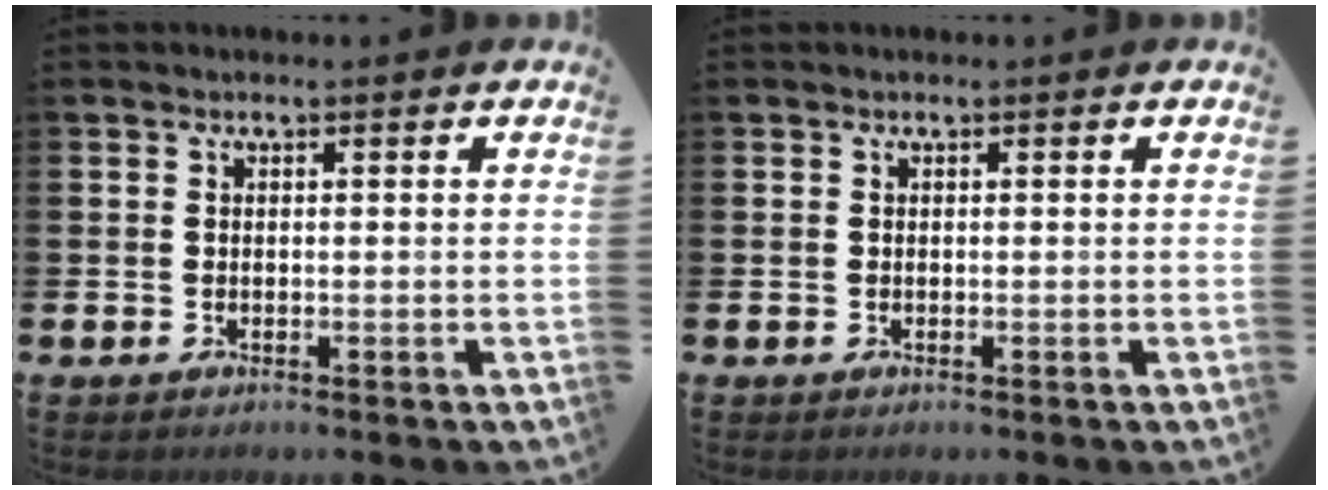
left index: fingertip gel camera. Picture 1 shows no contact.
{"total": 0.0}